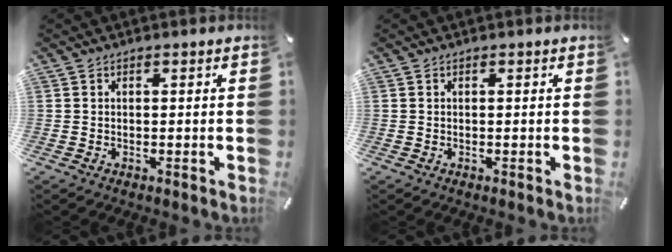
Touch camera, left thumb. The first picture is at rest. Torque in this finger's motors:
{"motor_torque": [0.00, 0.00, -0.01, 0.01, 0.00]}